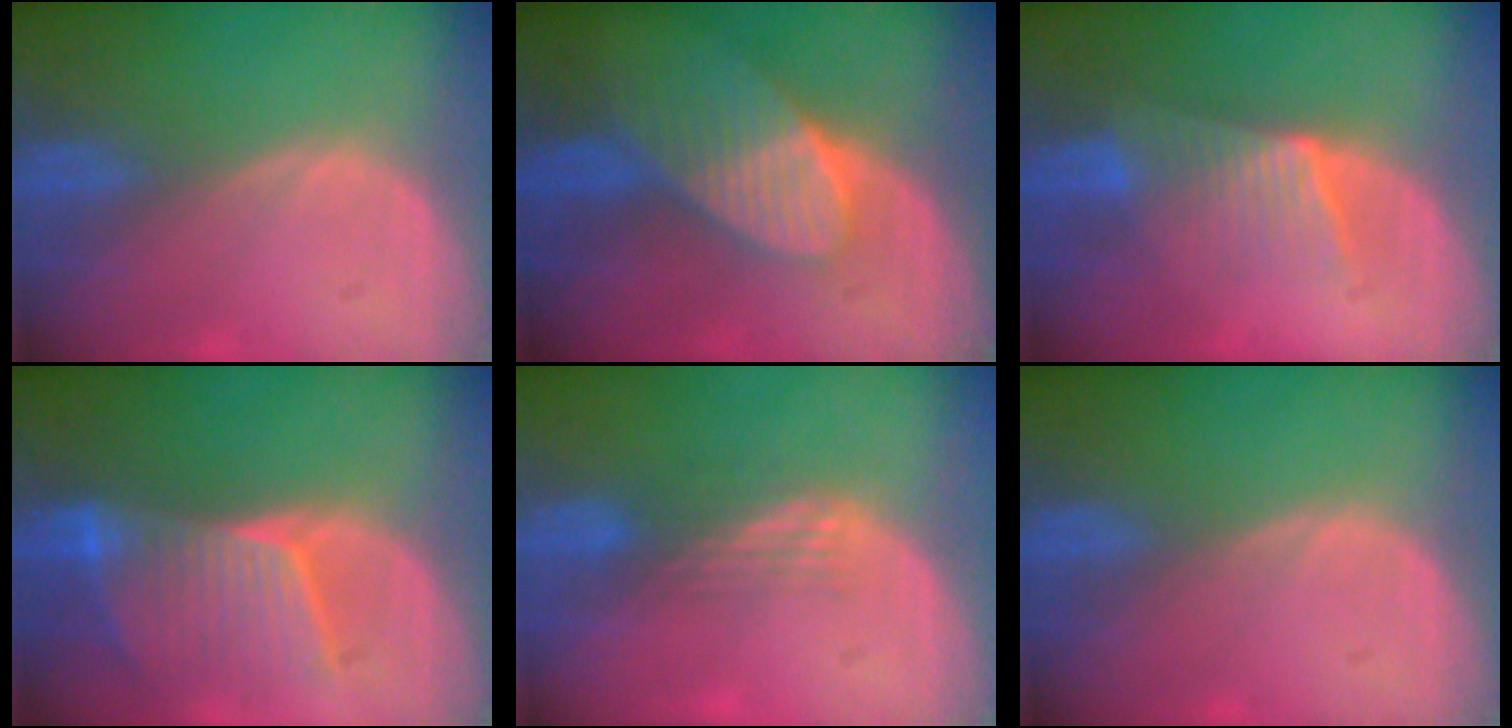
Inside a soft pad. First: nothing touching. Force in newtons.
{"total": 7.5, "press": 7.1, "slide": 2.3}
{"total": 5.9, "press": 5.7, "slide": 1.7}
{"total": 8.4, "press": 7.6, "slide": 3.5}
{"total": 3.4, "press": 2.8, "slide": 1.9}
{"total": 0.0}